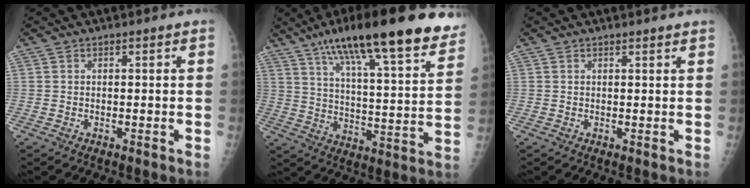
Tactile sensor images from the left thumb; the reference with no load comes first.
{"total": 26.6, "force": [18.1, 5.8, 18.7], "torque": [-0.262, -0.036, 0.269]}
{"total": 1.4, "force": [1.4, 0.0, 0.3], "torque": [-0.002, -0.006, 0.016]}